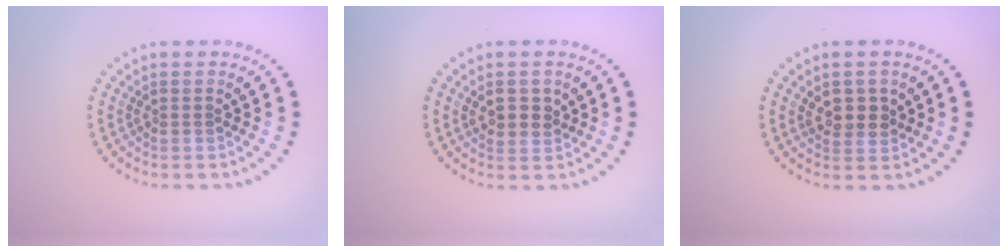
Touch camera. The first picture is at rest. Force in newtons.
{"total": 2.1, "press": 2.0, "slide": 0.6}
{"total": 2.4, "press": 2.3, "slide": 0.7}